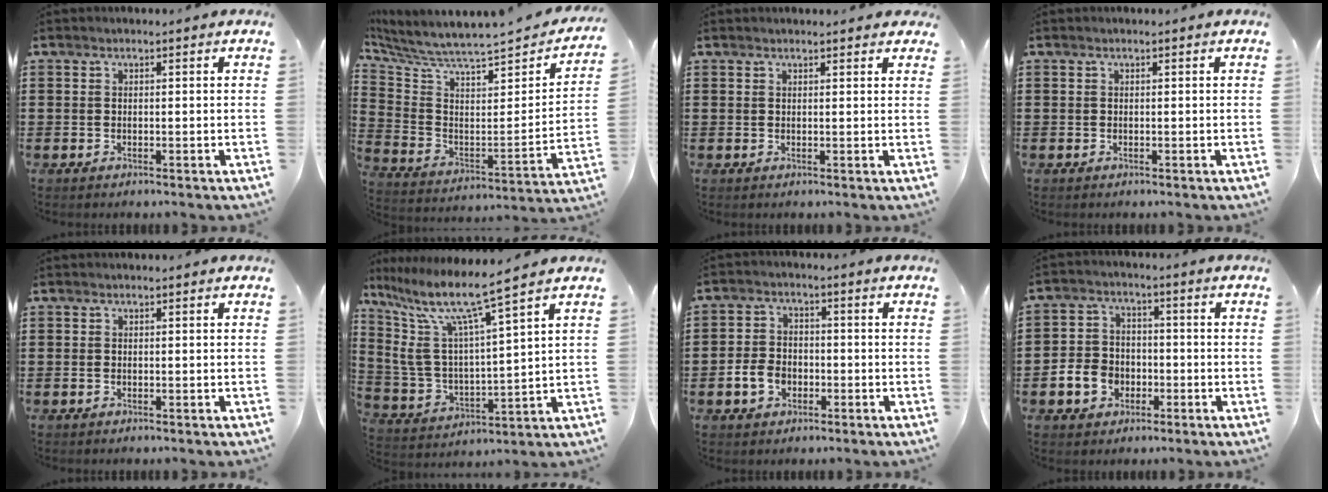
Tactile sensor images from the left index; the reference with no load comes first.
{"total": 5.5, "force": [4.9, 0.0, 2.4], "torque": [-0.078, -0.059, 0.075]}
{"total": 1.0, "force": [0.9, 0.2, 0.4], "torque": [-0.008, 0.002, 0.018]}
{"total": 0.0}
{"total": 0.0}
{"total": 10.7, "force": [7.6, 1.5, 7.3], "torque": [-0.180, -0.053, 0.122]}
{"total": 4.7, "force": [-1.8, 3.4, 2.7], "torque": [-0.065, 0.004, -0.037]}
{"total": 6.0, "force": [-2.3, 5.0, 2.5], "torque": [-0.067, 0.013, -0.045]}